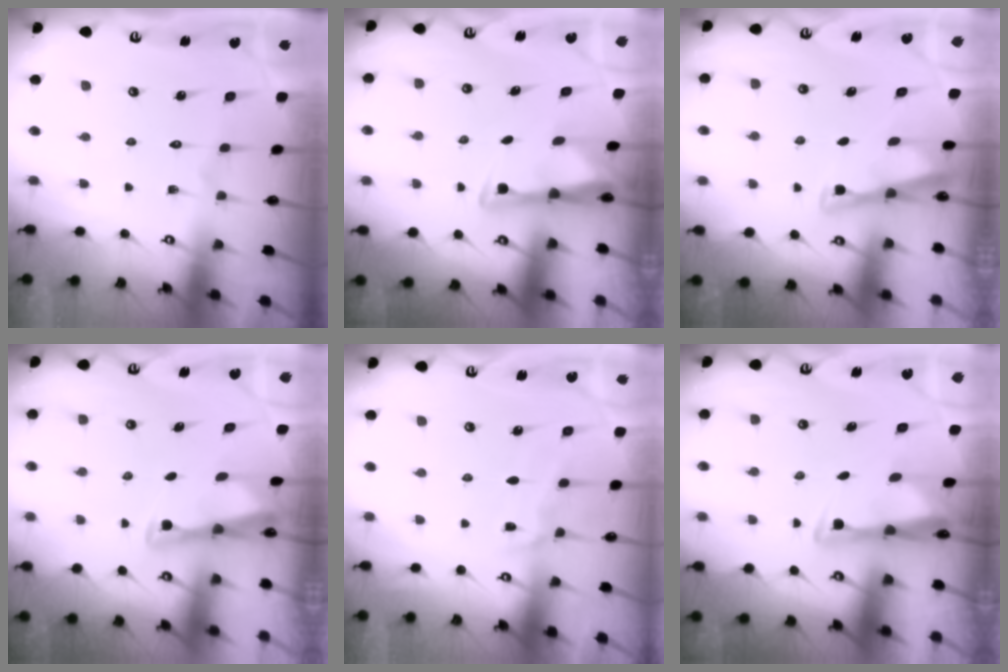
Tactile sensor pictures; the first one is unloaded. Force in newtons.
{"total": 3.0, "press": 3.0, "slide": 0.4}
{"total": 3.5, "press": 3.4, "slide": 0.3}
{"total": 2.5, "press": 2.5, "slide": 0.1}
{"total": 6.6, "press": 6.6, "slide": 0.4}
{"total": 3.2, "press": 3.1, "slide": 0.9}